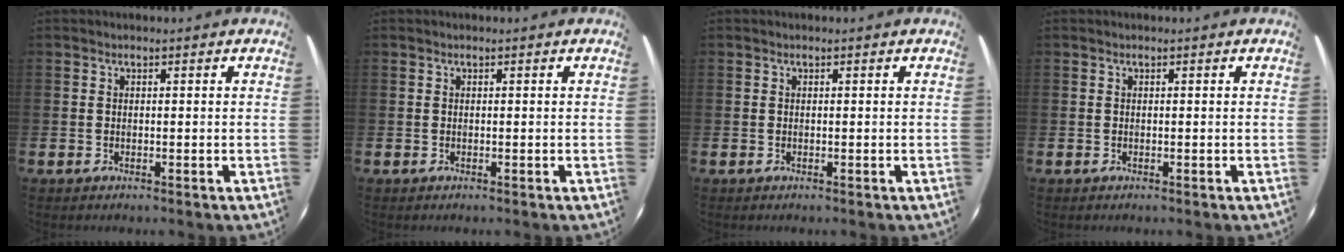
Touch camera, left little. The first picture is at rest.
{"total": 0.0}
{"total": 0.0}
{"total": 0.0}